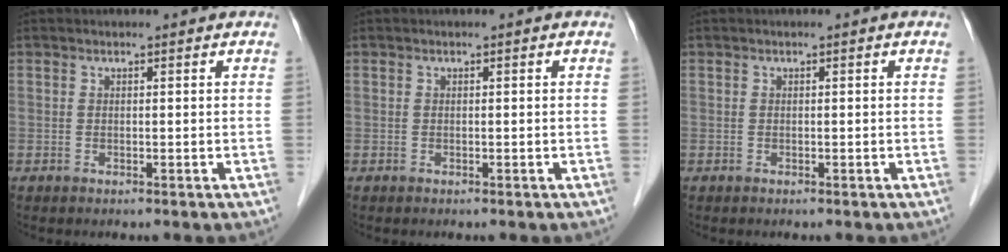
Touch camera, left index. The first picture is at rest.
{"total": 0.0}
{"total": 0.0}